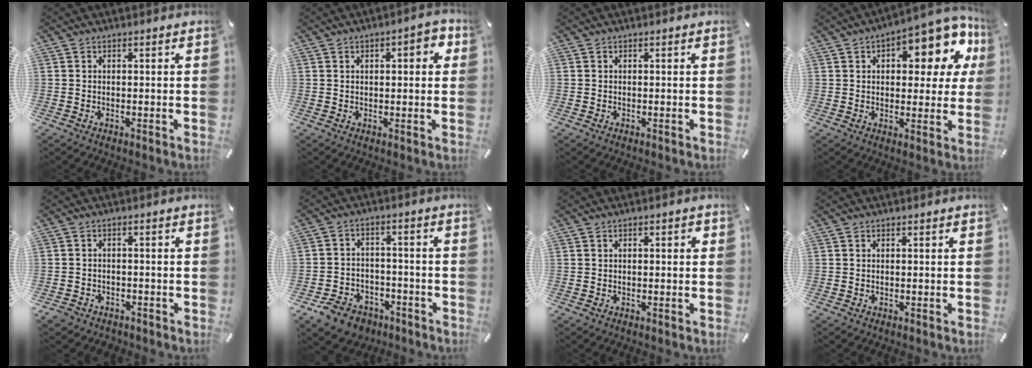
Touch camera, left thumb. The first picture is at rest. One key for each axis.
{"total": 4.4, "fx": 1.1, "fy": 1.9, "fz": 3.8, "tx": -0.051, "ty": 0.001, "tz": 0.012}
{"total": 0.0}
{"total": 13.7, "fx": 6.3, "fy": 6.9, "fz": 10.1, "tx": -0.115, "ty": -0.046, "tz": 0.103}
{"total": 2.7, "fx": -1.8, "fy": 1.9, "fz": 0.6, "tx": -0.017, "ty": 0.008, "tz": -0.040}
{"total": 8.7, "fx": -5.6, "fy": 5.9, "fz": 2.8, "tx": -0.057, "ty": 0.046, "tz": -0.102}
{"total": 1.3, "fx": 0.2, "fy": 0.6, "fz": 1.2, "tx": -0.022, "ty": 0.005, "tz": 0.001}
{"total": 0.0}